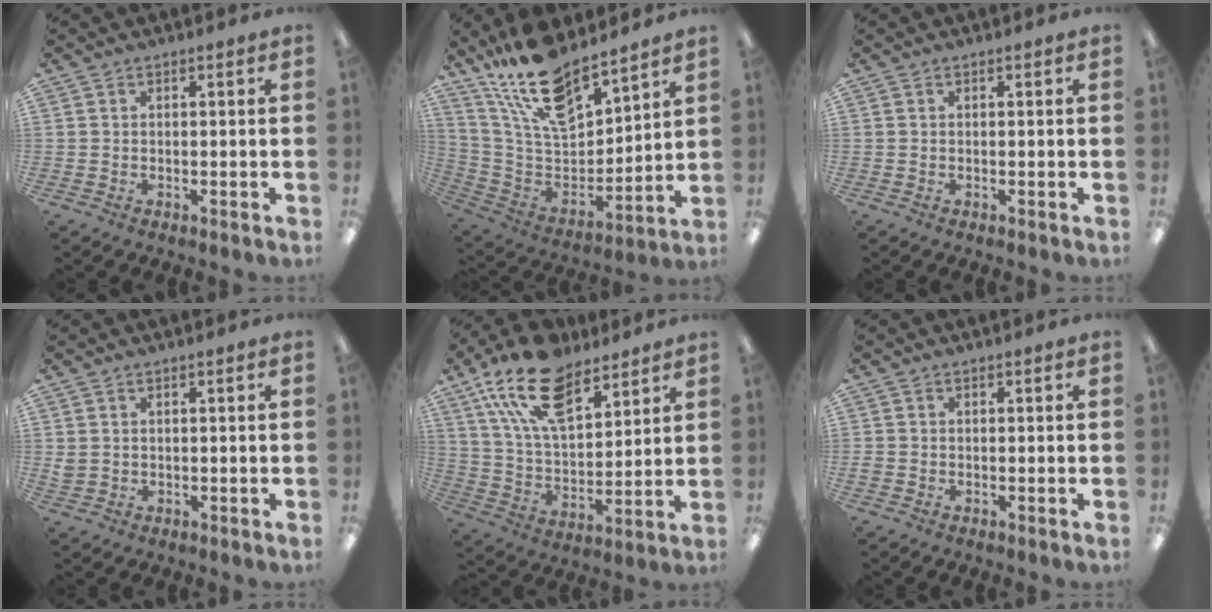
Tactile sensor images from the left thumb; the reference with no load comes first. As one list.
[{"total": 19.1, "force": [15.5, 6.8, 9.0], "torque": [-0.187, -0.095, 0.277]}, {"total": 0.0}, {"total": 1.8, "force": [0.8, 1.5, 0.8], "torque": [-0.018, 0.002, 0.014]}, {"total": 19.3, "force": [12.4, 9.7, 11.3], "torque": [-0.214, -0.048, 0.224]}, {"total": 0.9, "force": [-0.3, 0.7, 0.5], "torque": [-0.007, 0.002, -0.005]}]